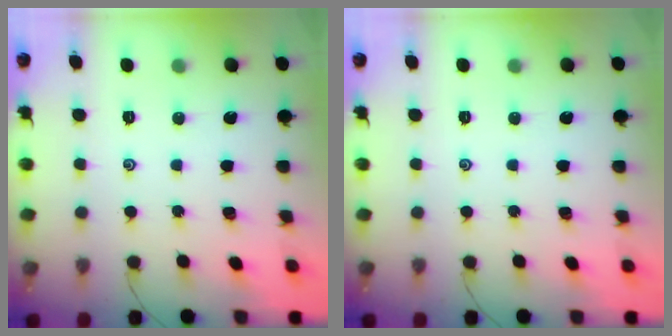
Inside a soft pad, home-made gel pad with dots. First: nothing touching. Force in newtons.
{"total": 0.0}